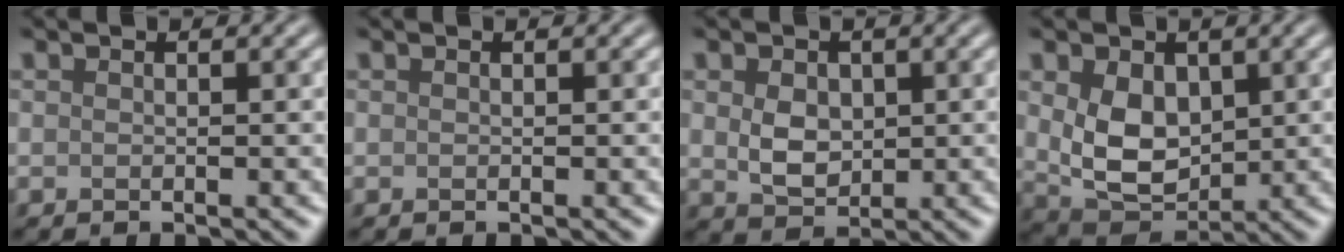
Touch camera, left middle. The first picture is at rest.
{"total": 0.0}
{"total": 3.1, "force": [0.4, 2.3, 2.1], "torque": [-0.041, -0.004, 0.008]}
{"total": 5.7, "force": [0.9, 4.1, 3.9], "torque": [-0.081, -0.010, 0.026]}